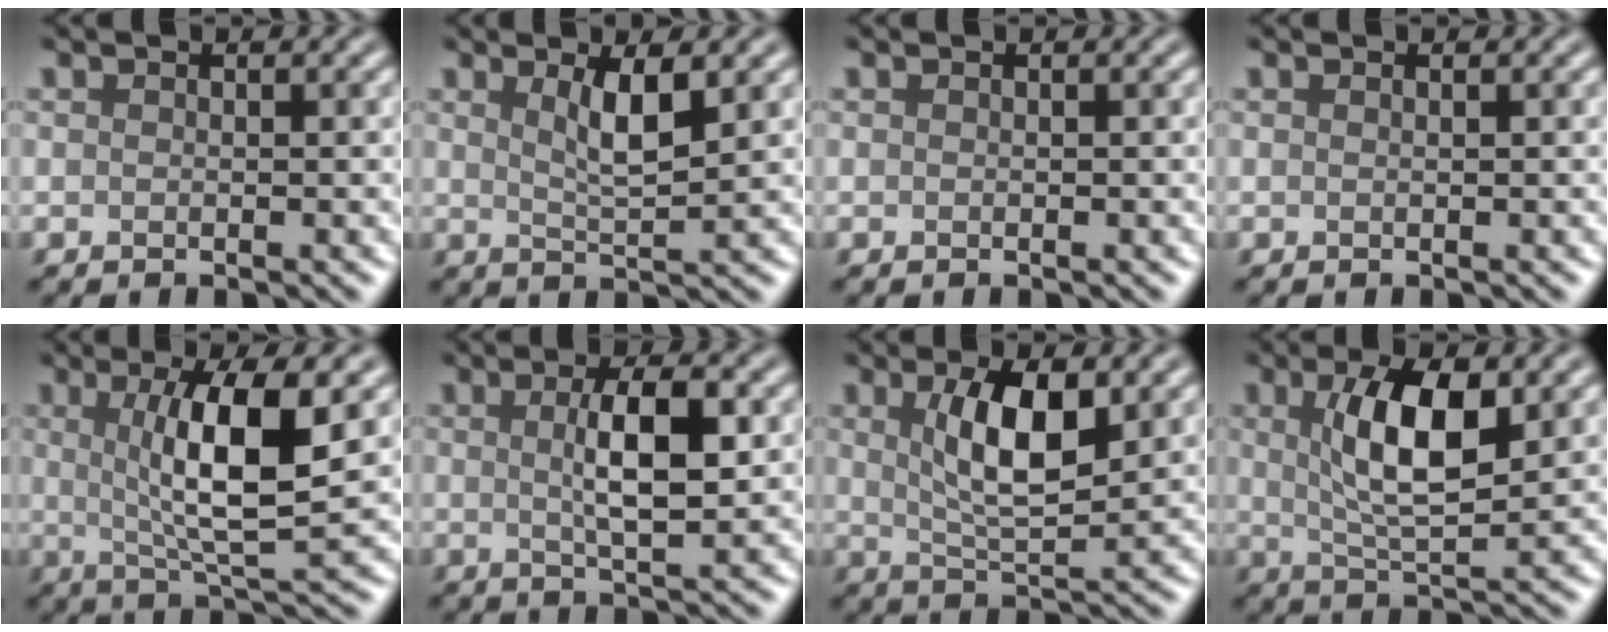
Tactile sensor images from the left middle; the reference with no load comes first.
{"total": 3.3, "force": [1.4, 0.8, 2.8], "torque": [-0.047, -0.004, 0.025]}
{"total": 0.0}
{"total": 0.0}
{"total": 7.8, "force": [1.4, 1.8, 7.5], "torque": [-0.122, -0.007, 0.027]}
{"total": 4.9, "force": [0.7, 1.3, 4.7], "torque": [-0.084, 0.003, 0.012]}
{"total": 6.0, "force": [1.7, 2.1, 5.4], "torque": [-0.101, 0.000, 0.031]}
{"total": 6.7, "force": [1.7, 2.3, 6.0], "torque": [-0.112, 0.002, 0.031]}